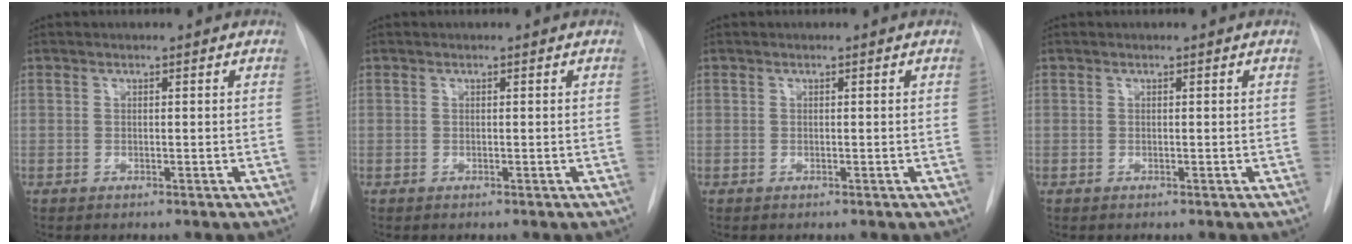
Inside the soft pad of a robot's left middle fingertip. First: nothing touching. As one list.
[{"total": 0.0}, {"total": 0.0}, {"total": 0.0}]